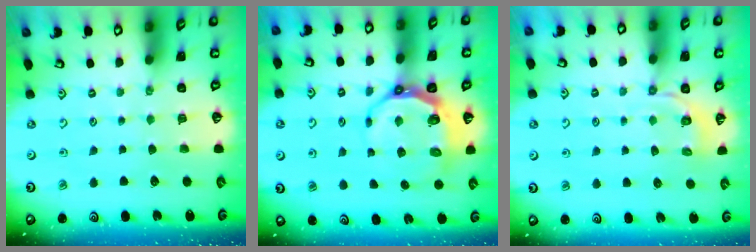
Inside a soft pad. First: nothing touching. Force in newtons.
{"total": 8.9, "press": 7.9, "slide": 4.1}
{"total": 3.7, "press": 3.2, "slide": 2.0}